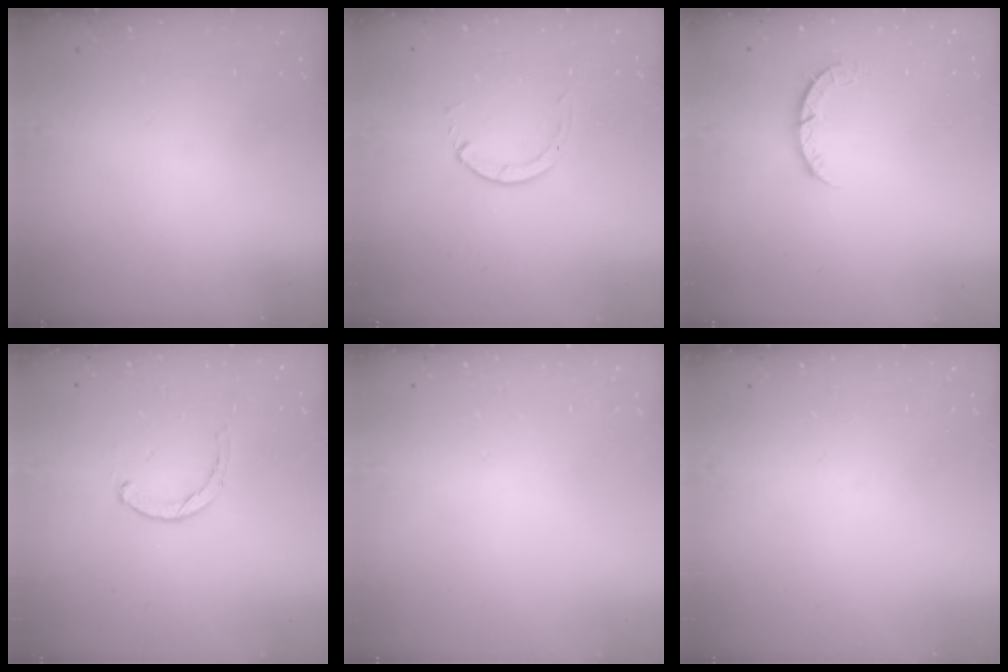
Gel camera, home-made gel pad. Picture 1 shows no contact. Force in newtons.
{"total": 1.3, "press": 1.2, "slide": 0.3}
{"total": 3.4, "press": 3.4, "slide": 0.4}
{"total": 0.6, "press": 0.6, "slide": 0.2}
{"total": 2.6, "press": 2.6, "slide": 0.2}
{"total": 0.0}